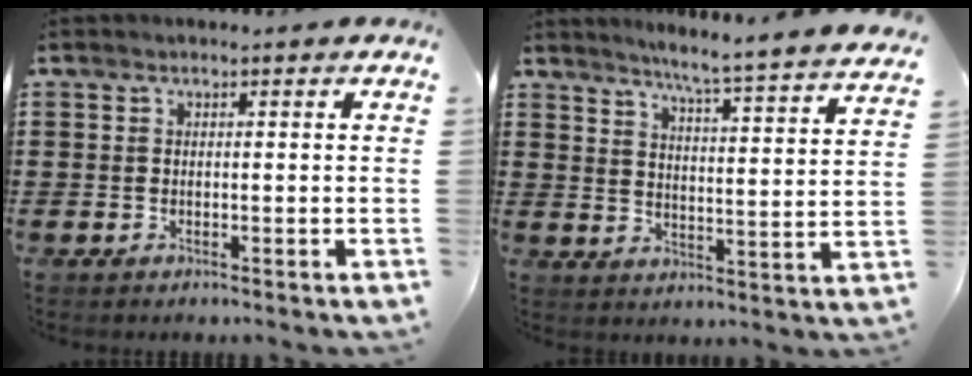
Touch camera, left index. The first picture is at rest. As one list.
[{"total": 5.2, "force": [4.6, -1.6, 1.8], "torque": [-0.047, -0.050, 0.069]}]